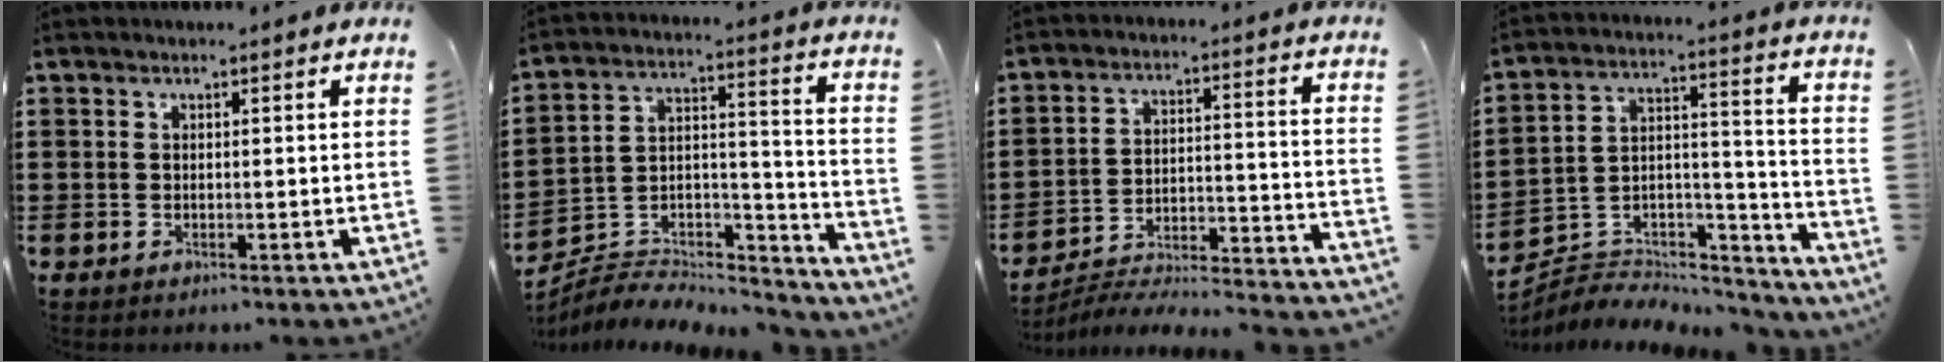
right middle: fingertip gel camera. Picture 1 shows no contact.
{"total": 4.5, "force": [-4.0, 1.8, 0.9], "torque": [-0.025, -0.005, -0.084]}
{"total": 3.9, "force": [-3.7, 0.1, 1.1], "torque": [-0.023, -0.015, -0.081]}
{"total": 4.6, "force": [-4.2, 1.8, 0.2], "torque": [-0.003, -0.003, -0.088]}